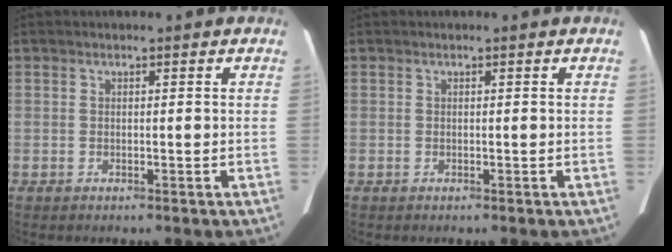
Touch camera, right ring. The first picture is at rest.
{"total": 0.0}